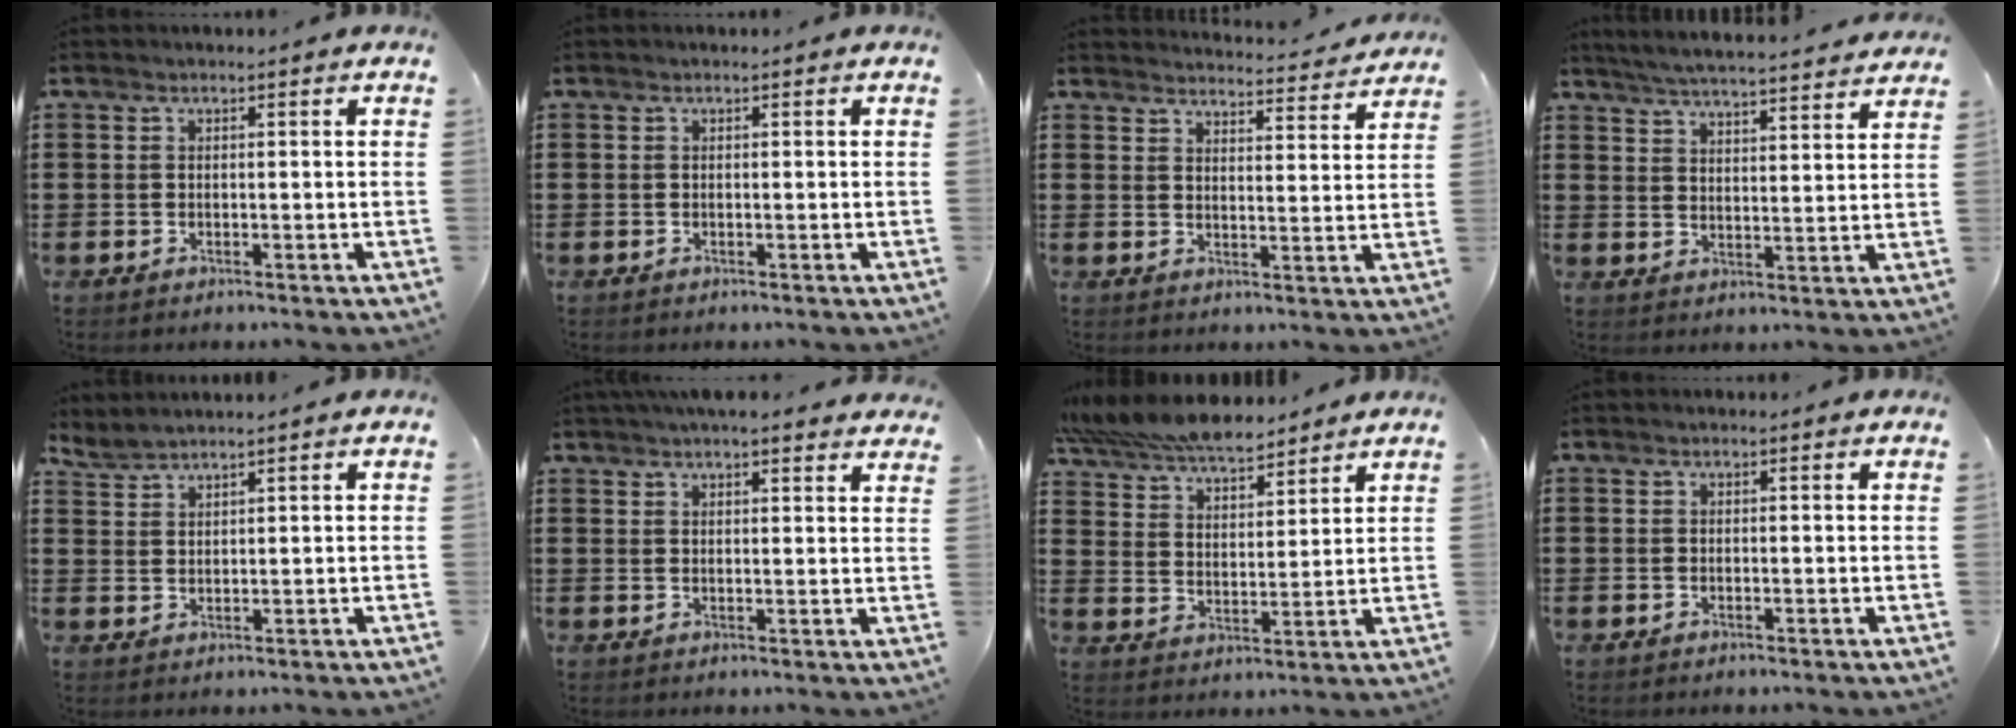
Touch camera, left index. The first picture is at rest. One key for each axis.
{"total": 0.0}
{"total": 3.6, "fx": 3.6, "fy": -0.2, "fz": 0.1, "tx": -0.010, "ty": -0.029, "tz": 0.060}
{"total": 5.1, "fx": 5.0, "fy": -0.6, "fz": 0.9, "tx": -0.038, "ty": -0.033, "tz": 0.086}
{"total": 2.3, "fx": 2.3, "fy": -0.1, "fz": 0.1, "tx": -0.010, "ty": -0.003, "tz": 0.046}
{"total": 3.7, "fx": 3.5, "fy": 0.2, "fz": 1.1, "tx": -0.031, "ty": -0.006, "tz": 0.066}
{"total": 7.9, "fx": 7.5, "fy": 0.9, "fz": 2.4, "tx": -0.077, "ty": -0.030, "tz": 0.137}
{"total": 0.0}